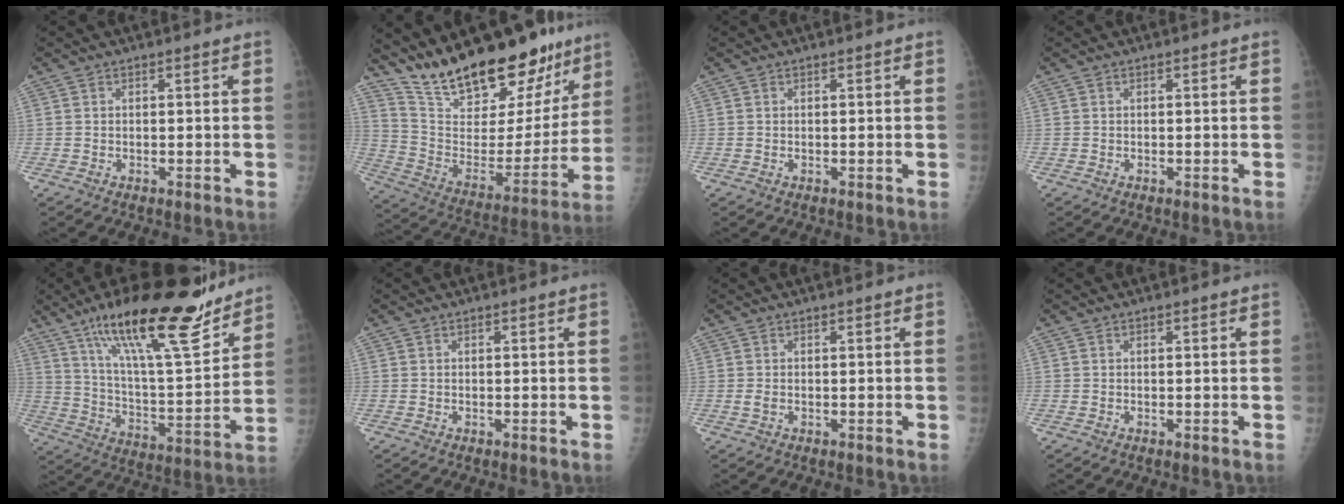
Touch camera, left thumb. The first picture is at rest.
{"total": 26.0, "force": [20.2, 9.4, 13.3], "torque": [-0.173, -0.098, 0.325]}
{"total": 0.0}
{"total": 0.0}
{"total": 24.4, "force": [17.3, 5.8, 16.2], "torque": [-0.235, -0.076, 0.291]}
{"total": 0.0}
{"total": 1.1, "force": [-0.1, 0.7, 0.9], "torque": [-0.020, -0.002, -0.003]}
{"total": 0.0}